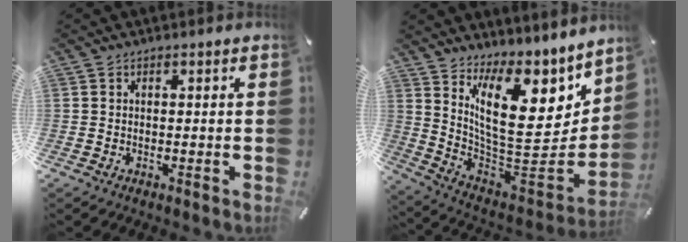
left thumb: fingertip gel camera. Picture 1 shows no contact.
{"total": 18.4, "force": [8.8, 10.1, 12.6], "torque": [-0.193, -0.090, 0.152]}